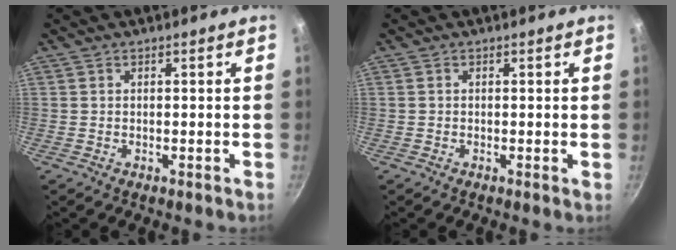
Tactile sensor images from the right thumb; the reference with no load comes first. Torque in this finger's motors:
{"motor_torque": [0.01, -0.09, 0.07, 0.03, -0.04]}